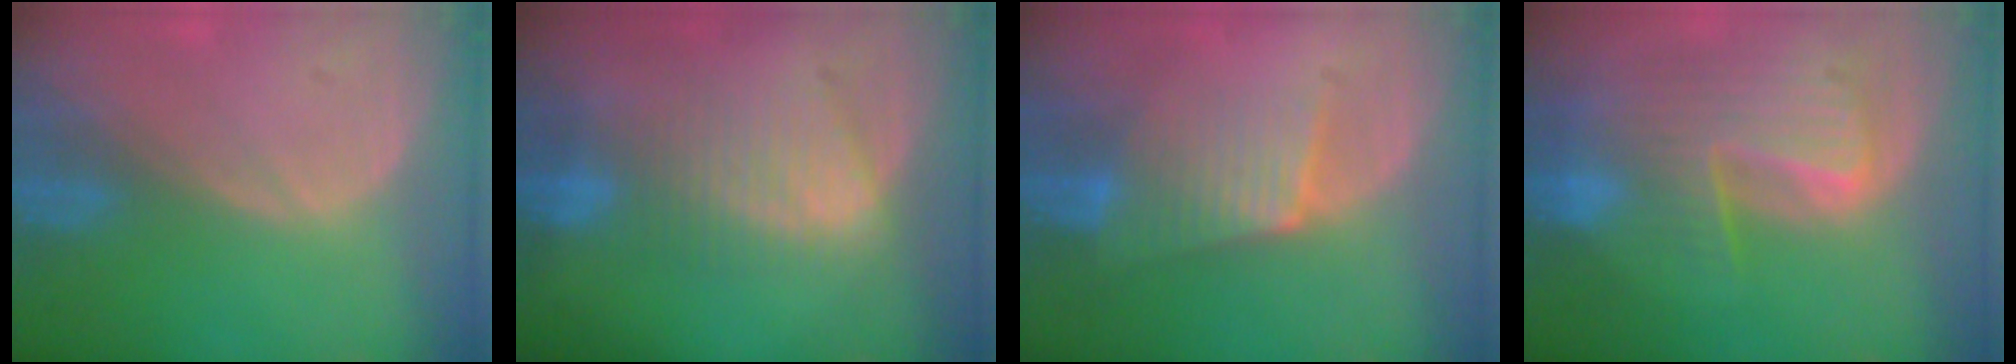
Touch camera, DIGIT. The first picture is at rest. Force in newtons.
{"total": 7.4, "press": 7.3, "slide": 1.3}
{"total": 6.2, "press": 5.9, "slide": 1.8}
{"total": 9.8, "press": 8.5, "slide": 4.9}